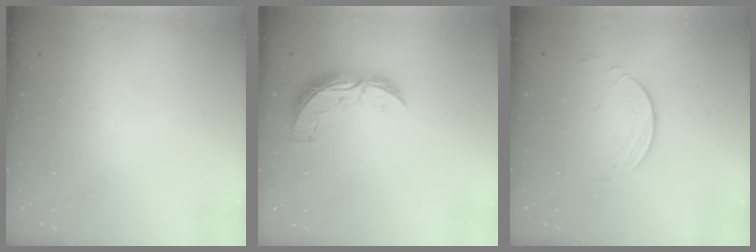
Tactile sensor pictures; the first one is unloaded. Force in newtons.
{"total": 7.5, "press": 7.5, "slide": 0.5}
{"total": 3.9, "press": 3.8, "slide": 0.5}